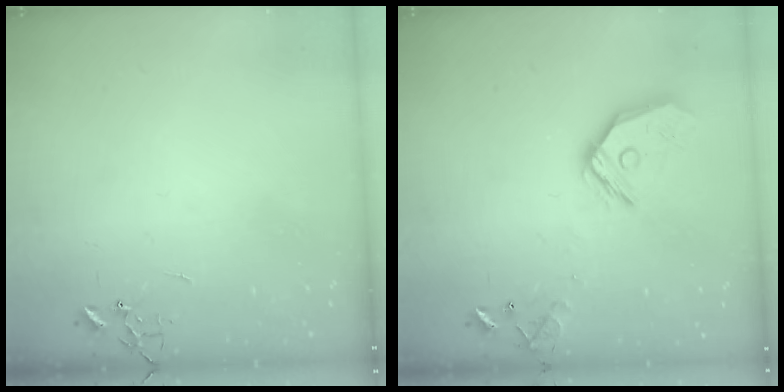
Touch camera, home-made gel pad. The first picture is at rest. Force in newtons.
{"total": 14.6, "press": 14.4, "slide": 1.8}